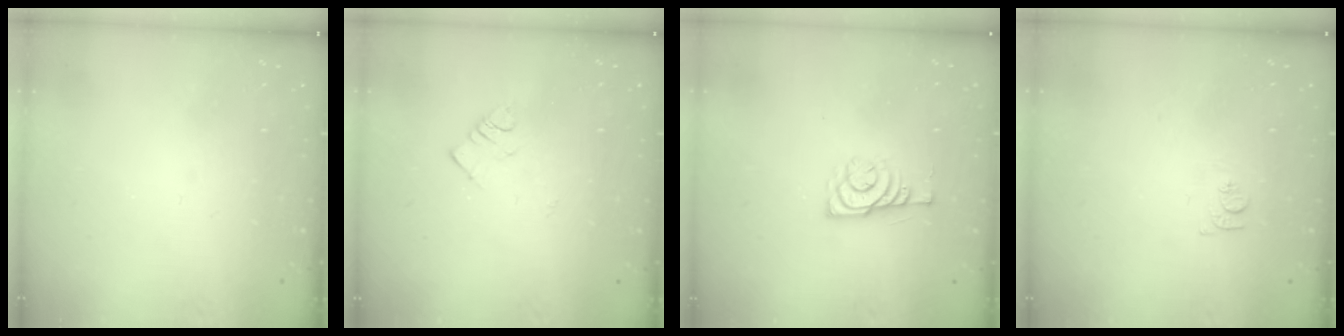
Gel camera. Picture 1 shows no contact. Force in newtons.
{"total": 2.3, "press": 2.3, "slide": 0.4}
{"total": 7.7, "press": 7.7, "slide": 0.5}
{"total": 5.5, "press": 5.5, "slide": 0.5}